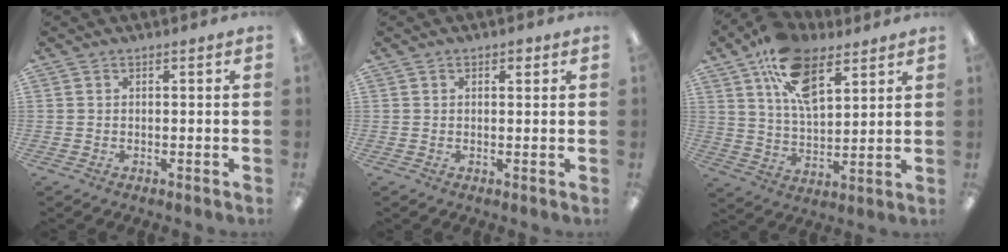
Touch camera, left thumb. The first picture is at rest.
{"total": 1.9, "force": [0.7, 1.1, 1.3], "torque": [-0.010, -0.002, 0.008]}
{"total": 15.4, "force": [8.5, 8.1, 9.9], "torque": [-0.172, -0.021, 0.156]}